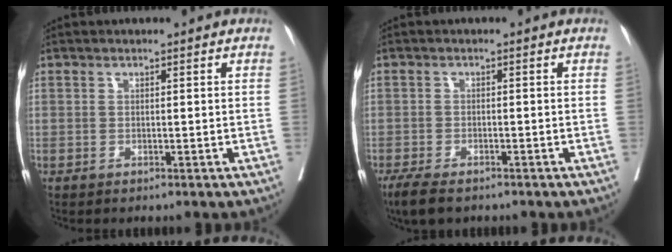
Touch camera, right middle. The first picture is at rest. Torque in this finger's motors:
{"motor_torque": [0.61, -0.59, 0.07, 0.04]}